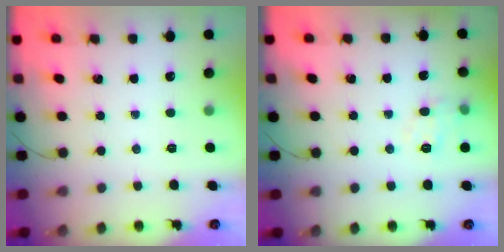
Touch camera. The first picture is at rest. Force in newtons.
{"total": 8.5, "press": 8.5, "slide": 1.0}